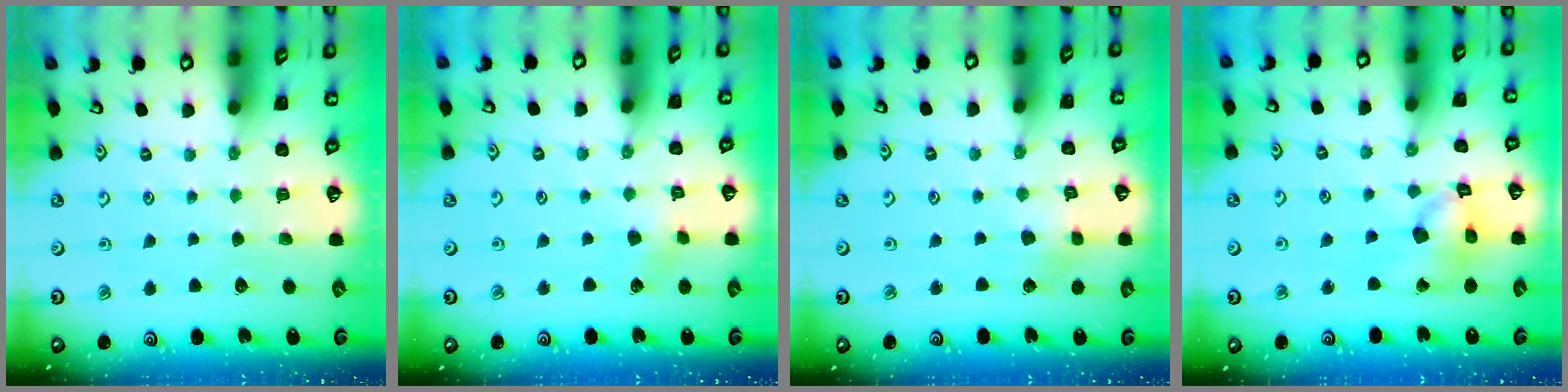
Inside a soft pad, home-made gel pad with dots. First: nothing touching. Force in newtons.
{"total": 3.2, "press": 3.1, "slide": 0.3}
{"total": 3.7, "press": 3.6, "slide": 0.5}
{"total": 12.0, "press": 11.8, "slide": 1.7}